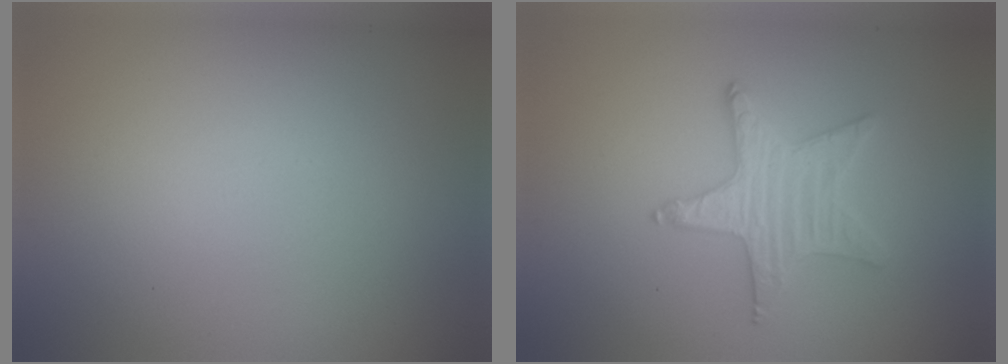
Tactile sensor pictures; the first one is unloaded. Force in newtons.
{"total": 3.1, "press": 3.1, "slide": 0.4}